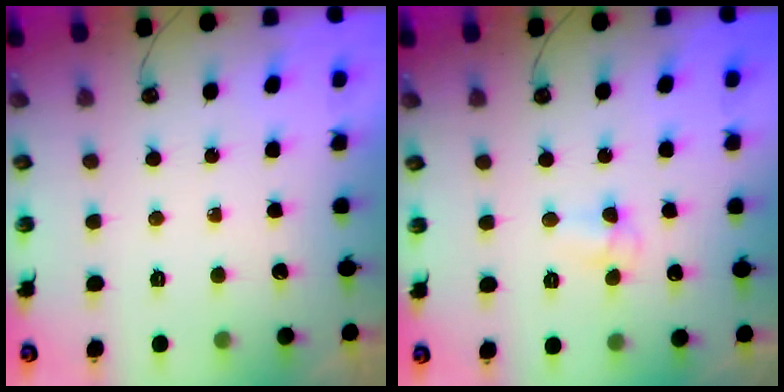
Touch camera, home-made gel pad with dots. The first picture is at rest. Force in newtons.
{"total": 4.7, "press": 4.7, "slide": 0.7}